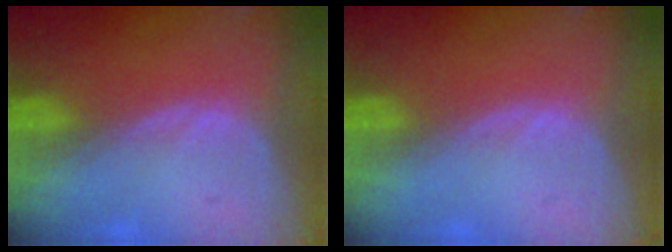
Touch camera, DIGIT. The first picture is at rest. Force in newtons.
{"total": 0.0}